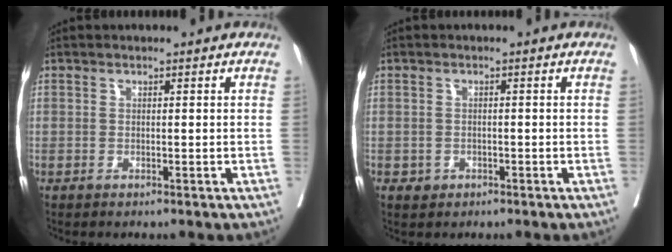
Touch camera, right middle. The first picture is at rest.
{"total": 1.4, "force": [-0.6, 1.2, 0.3], "torque": [-0.006, 0.003, -0.005]}